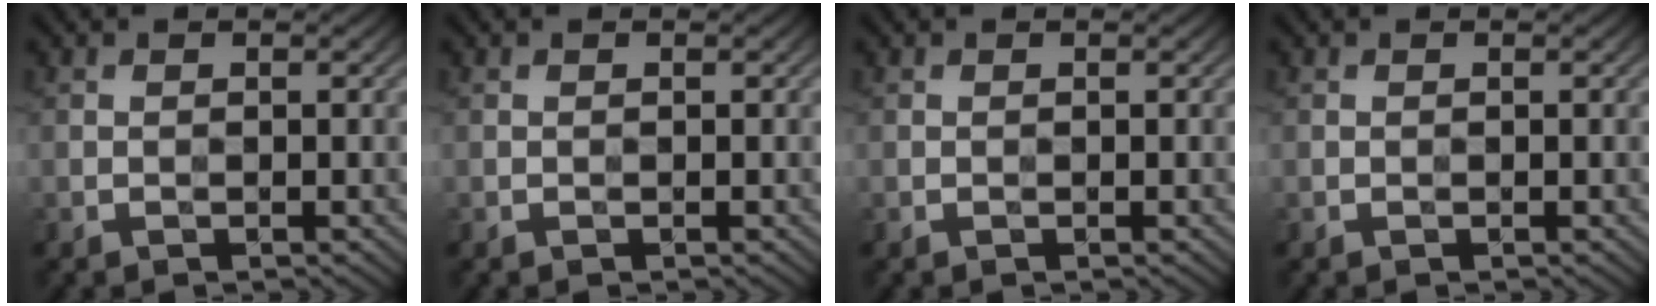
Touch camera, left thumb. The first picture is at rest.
{"total": 0.0}
{"total": 0.0}
{"total": 0.0}